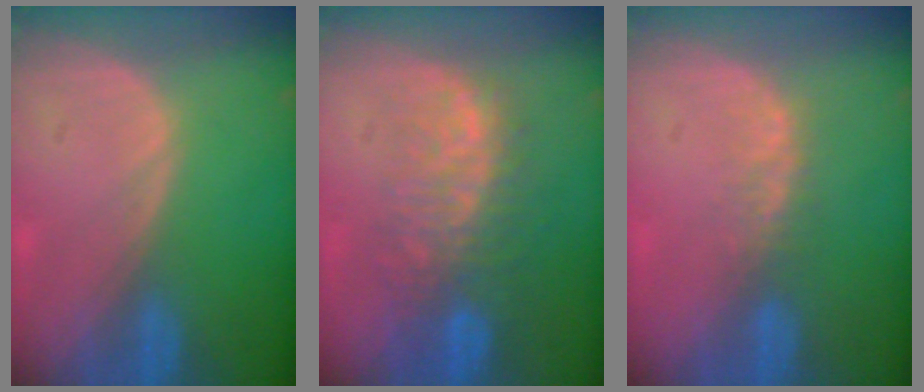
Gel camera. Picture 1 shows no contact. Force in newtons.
{"total": 9.9, "press": 8.6, "slide": 4.8}
{"total": 2.8, "press": 2.4, "slide": 1.5}